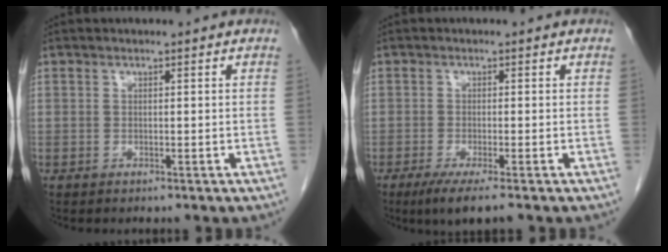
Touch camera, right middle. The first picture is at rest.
{"total": 4.5, "force": [-3.1, -0.1, 3.3], "torque": [-0.058, -0.016, -0.055]}